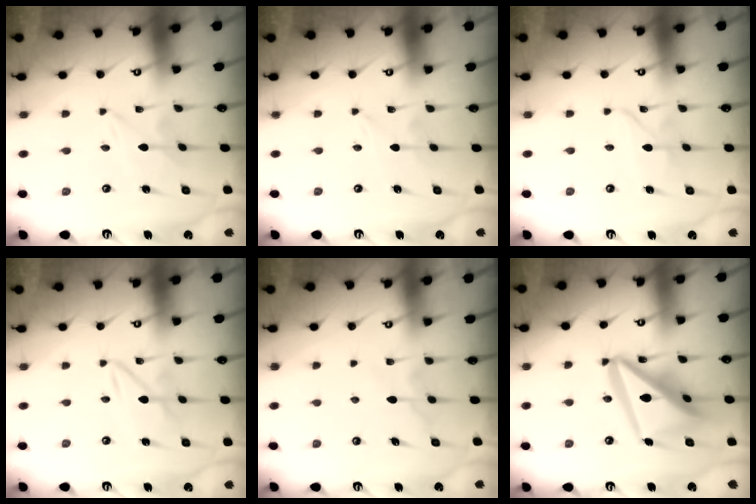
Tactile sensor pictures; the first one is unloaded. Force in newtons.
{"total": 0.0}
{"total": 2.5, "press": 2.5, "slide": 0.1}
{"total": 2.5, "press": 2.5, "slide": 0.3}
{"total": 6.3, "press": 6.3, "slide": 0.9}
{"total": 18.9, "press": 18.7, "slide": 2.2}